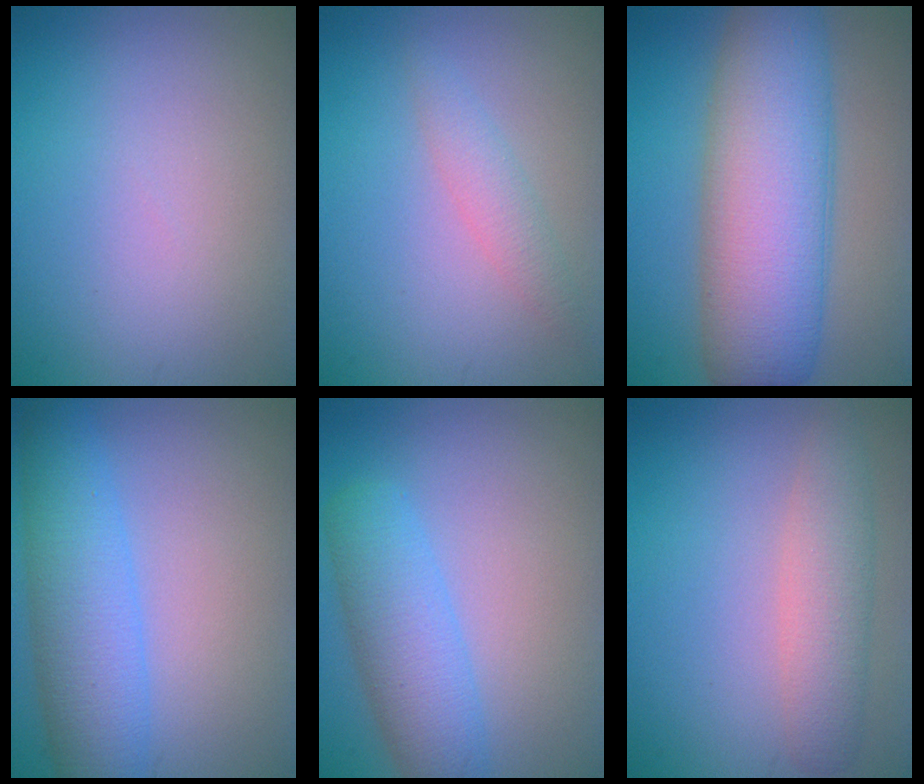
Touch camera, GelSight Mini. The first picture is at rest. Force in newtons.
{"total": 1.9, "press": 1.9, "slide": 0.1}
{"total": 11.7, "press": 11.7, "slide": 0.4}
{"total": 6.4, "press": 6.4, "slide": 0.2}
{"total": 5.2, "press": 5.2, "slide": 0.1}
{"total": 3.6, "press": 3.6, "slide": 0.3}